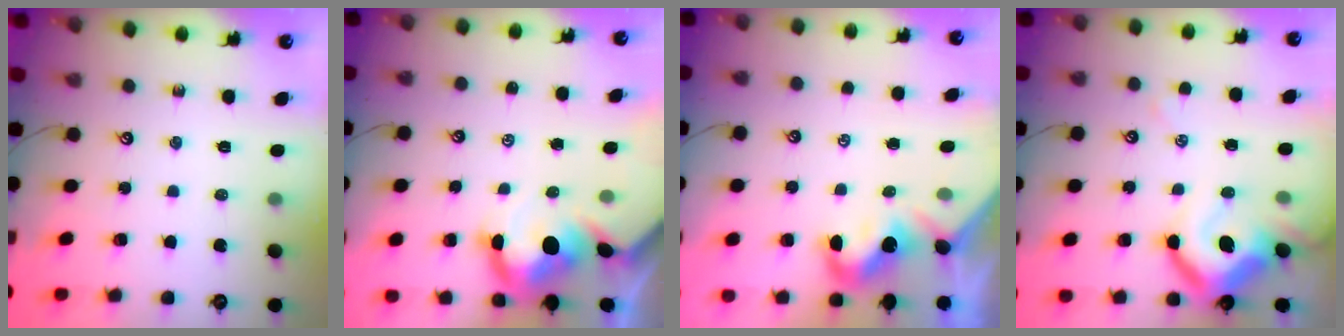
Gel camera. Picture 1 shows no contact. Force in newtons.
{"total": 7.6, "press": 7.5, "slide": 1.1}
{"total": 2.0, "press": 2.0, "slide": 0.4}
{"total": 11.9, "press": 11.7, "slide": 1.9}